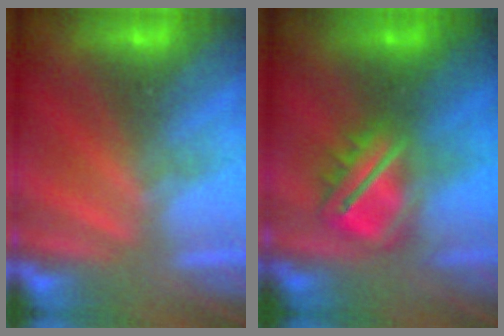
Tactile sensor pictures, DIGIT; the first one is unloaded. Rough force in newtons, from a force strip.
{"total": 4.9}